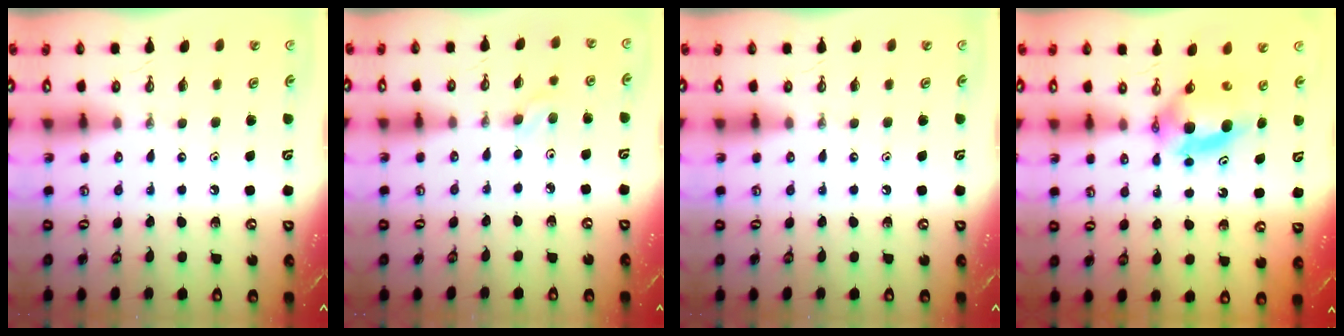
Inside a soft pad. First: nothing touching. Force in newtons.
{"total": 2.6, "press": 2.1, "slide": 1.5}
{"total": 0.0}
{"total": 5.5, "press": 5.1, "slide": 1.9}